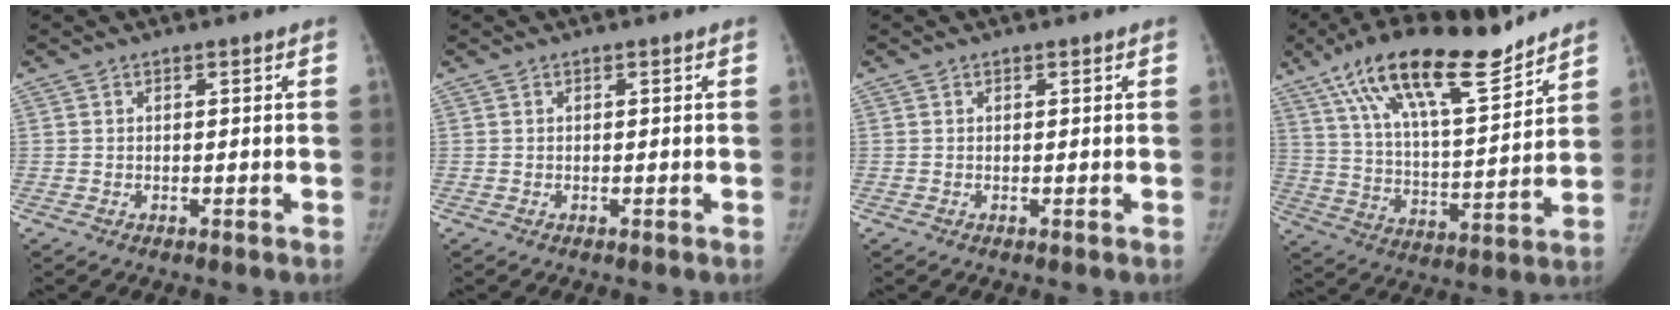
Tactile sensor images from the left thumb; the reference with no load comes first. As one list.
[{"total": 0.0}, {"total": 0.0}, {"total": 21.1, "force": [14.9, 6.1, 13.6], "torque": [-0.214, -0.052, 0.258]}]